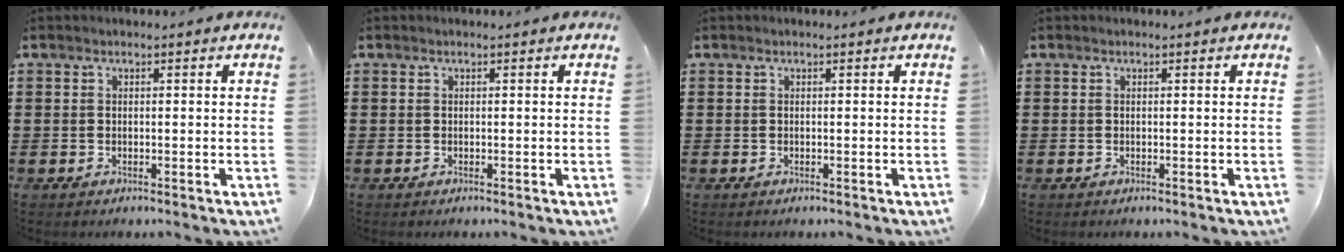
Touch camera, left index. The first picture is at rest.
{"total": 0.0}
{"total": 0.0}
{"total": 0.0}